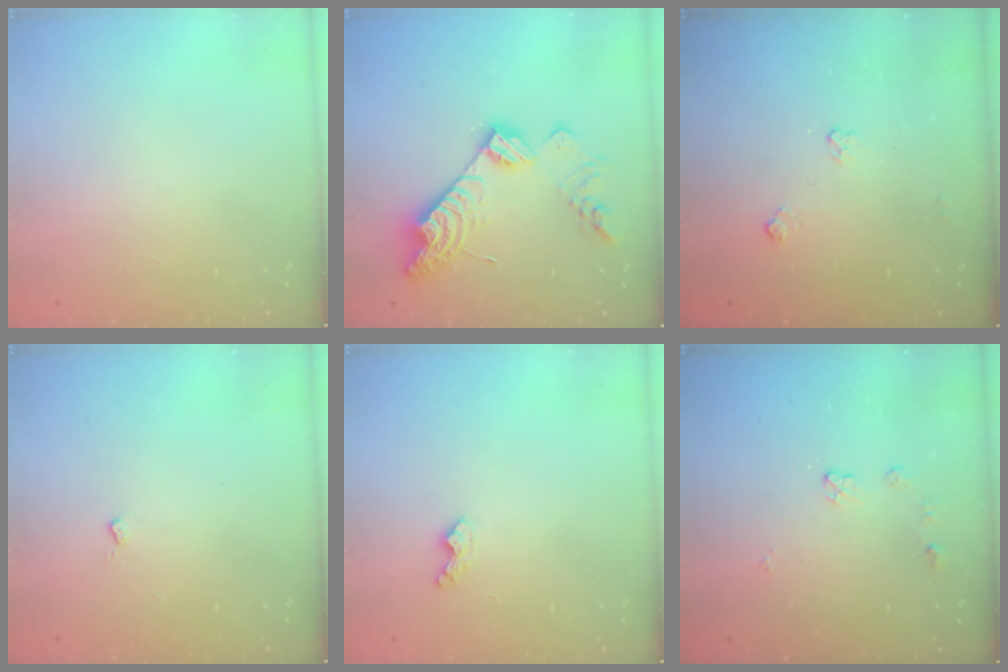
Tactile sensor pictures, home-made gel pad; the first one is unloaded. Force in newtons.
{"total": 18.0, "press": 18.0, "slide": 1.1}
{"total": 5.3, "press": 5.3, "slide": 0.8}
{"total": 2.6, "press": 2.6, "slide": 0.4}
{"total": 3.9, "press": 3.9, "slide": 0.5}
{"total": 5.2, "press": 5.2, "slide": 0.5}